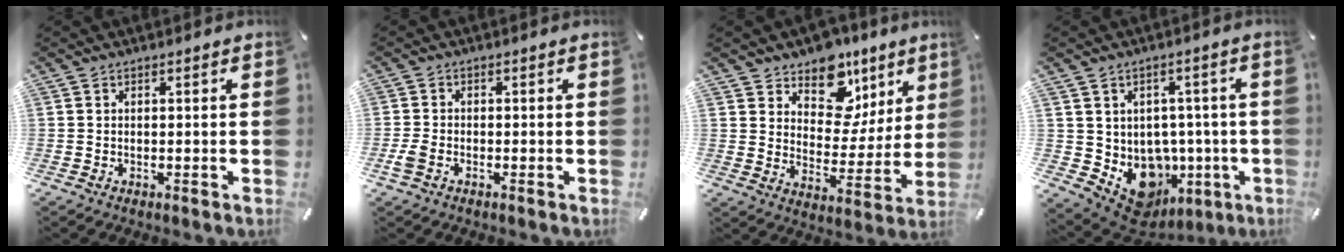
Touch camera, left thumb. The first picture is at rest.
{"total": 2.8, "force": [-1.3, 1.8, 1.7], "torque": [-0.043, 0.001, -0.026]}
{"total": 13.1, "force": [9.0, 8.4, 4.6], "torque": [-0.067, -0.072, 0.162]}
{"total": 10.3, "force": [-2.5, 8.9, 4.5], "torque": [-0.062, -0.014, -0.024]}